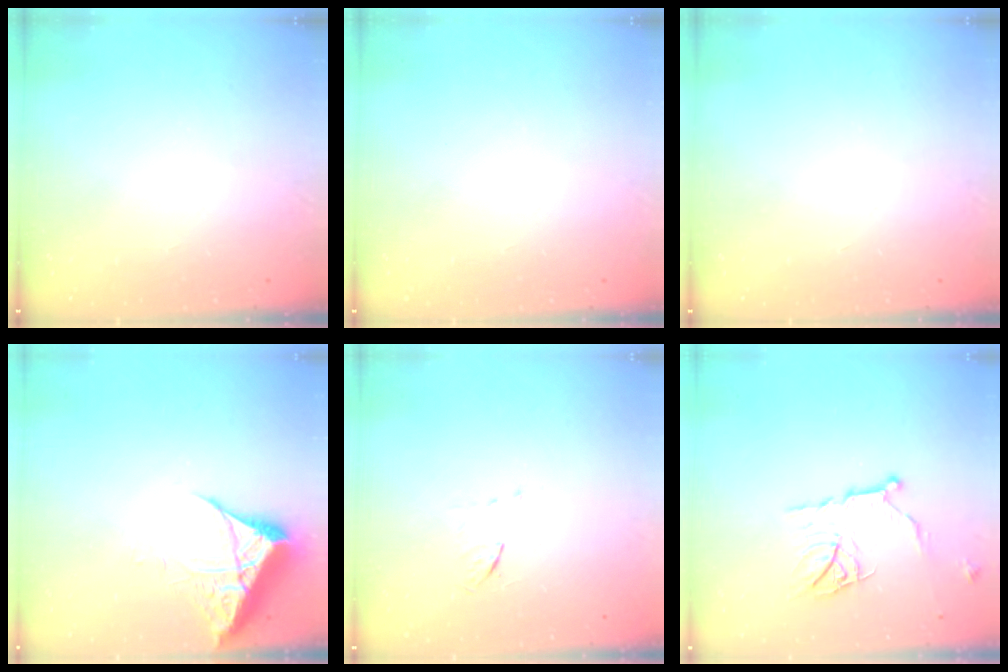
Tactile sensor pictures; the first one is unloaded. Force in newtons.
{"total": 0.0}
{"total": 0.0}
{"total": 6.1, "press": 6.1, "slide": 0.7}
{"total": 3.6, "press": 3.4, "slide": 1.4}
{"total": 11.9, "press": 11.9, "slide": 0.1}